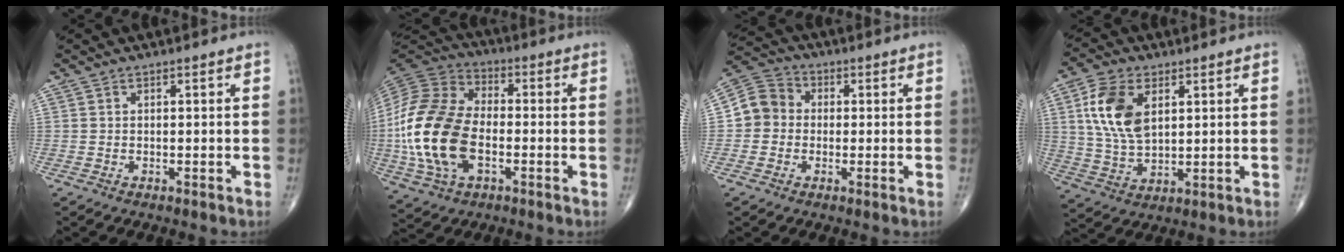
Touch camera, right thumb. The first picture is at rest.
{"total": 21.1, "force": [-3.4, 12.8, 16.5], "torque": [-0.343, 0.010, -0.065]}
{"total": 7.2, "force": [-0.3, 6.6, 2.8], "torque": [-0.035, 0.024, -0.020]}
{"total": 11.8, "force": [3.6, 6.9, 8.9], "torque": [-0.170, -0.010, 0.072]}